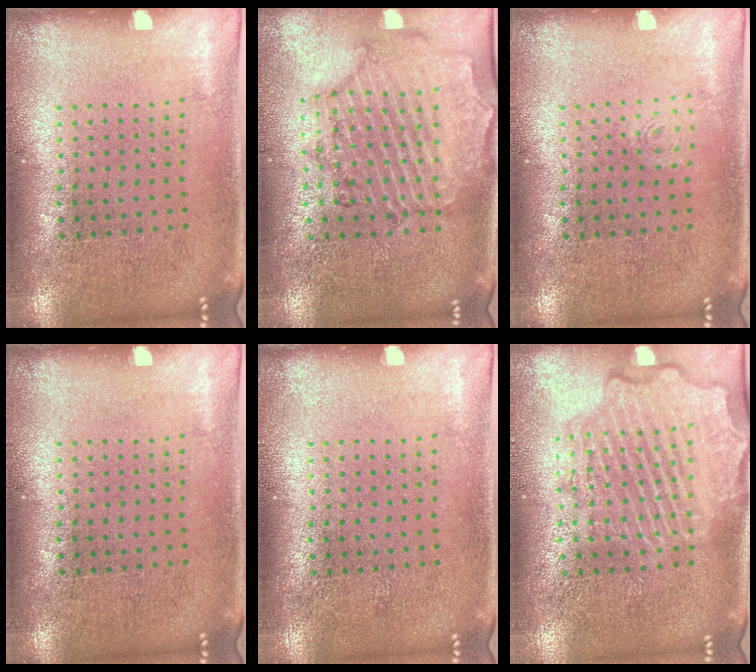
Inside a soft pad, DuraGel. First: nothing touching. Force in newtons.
{"total": 1.6, "press": 1.6, "slide": 0.4}
{"total": 0.7, "press": 0.7, "slide": 0.2}
{"total": 0.0}
{"total": 0.0}
{"total": 4.4, "press": 4.3, "slide": 0.4}